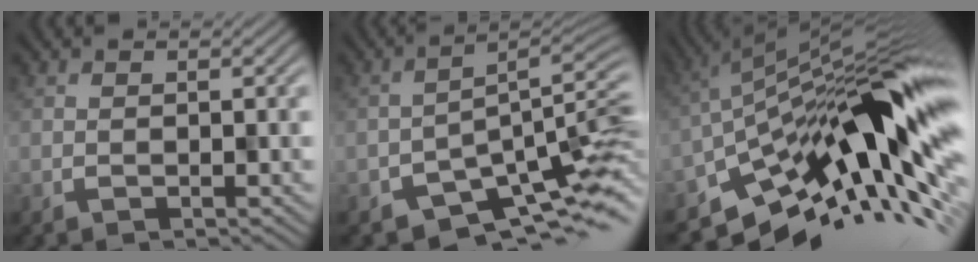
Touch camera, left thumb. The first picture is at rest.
{"total": 6.8, "force": [-4.5, 2.1, 4.7], "torque": [-0.069, -0.017, -0.074]}
{"total": 14.0, "force": [-4.1, 4.9, 12.5], "torque": [-0.191, 0.009, -0.092]}